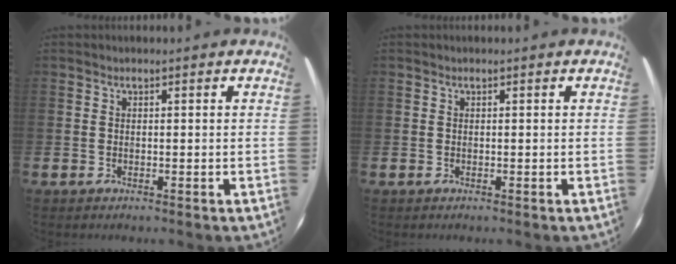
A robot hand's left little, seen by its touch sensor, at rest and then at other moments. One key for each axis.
{"total": 0.0}